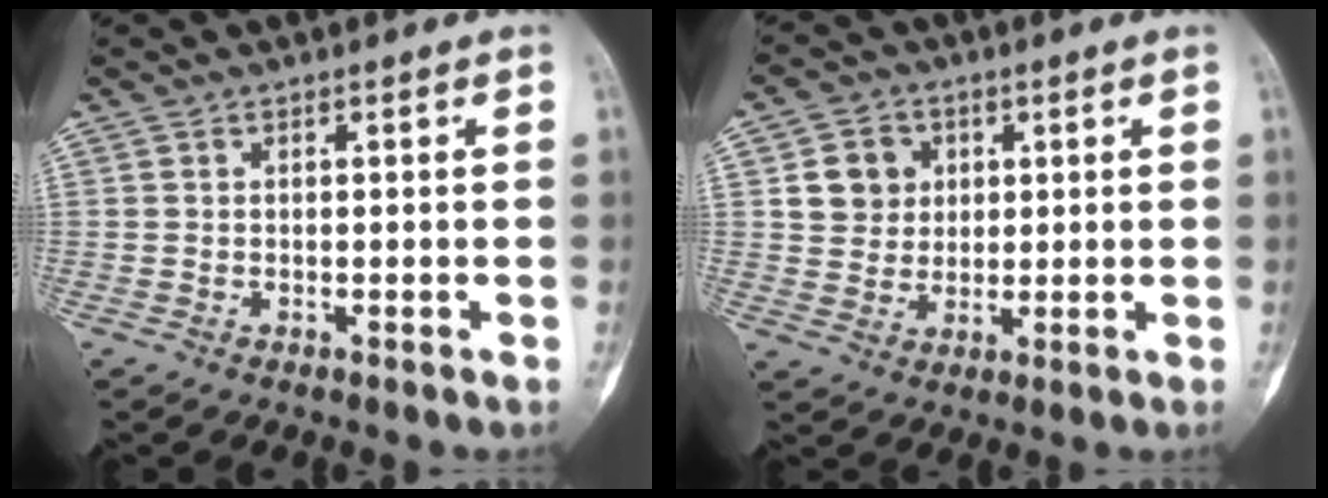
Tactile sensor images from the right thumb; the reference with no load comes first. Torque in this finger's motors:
{"motor_torque": [0.85, 1.10, 0.24, -0.20, 0.05]}